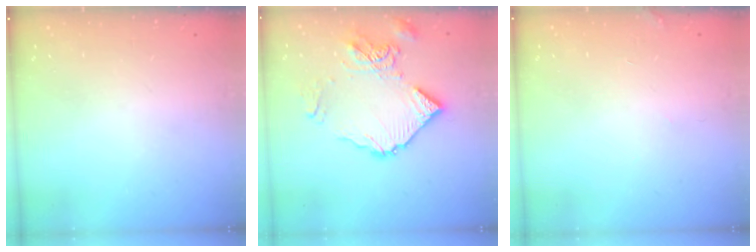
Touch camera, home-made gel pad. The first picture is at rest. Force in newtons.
{"total": 12.0, "press": 11.9, "slide": 1.4}
{"total": 1.9, "press": 1.9, "slide": 0.2}